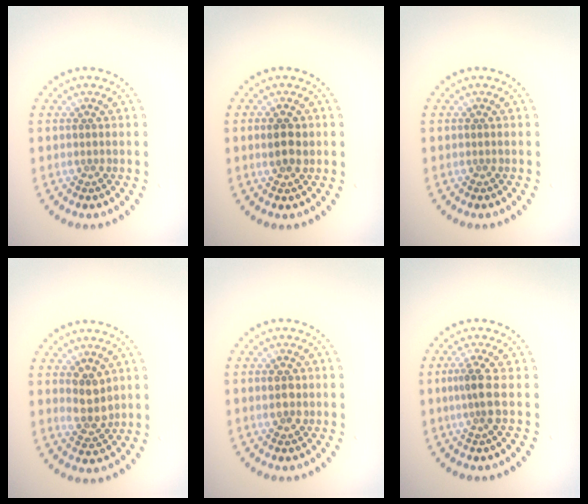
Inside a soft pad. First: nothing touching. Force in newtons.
{"total": 2.5, "press": 2.5, "slide": 0.5}
{"total": 0.0}
{"total": 2.6, "press": 2.5, "slide": 0.9}
{"total": 1.7, "press": 1.7, "slide": 0.2}
{"total": 2.3, "press": 1.8, "slide": 1.5}